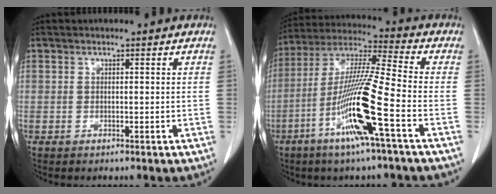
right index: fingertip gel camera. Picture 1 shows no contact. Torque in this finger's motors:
{"motor_torque": [2.13, 0.01, 0.41, 0.21]}